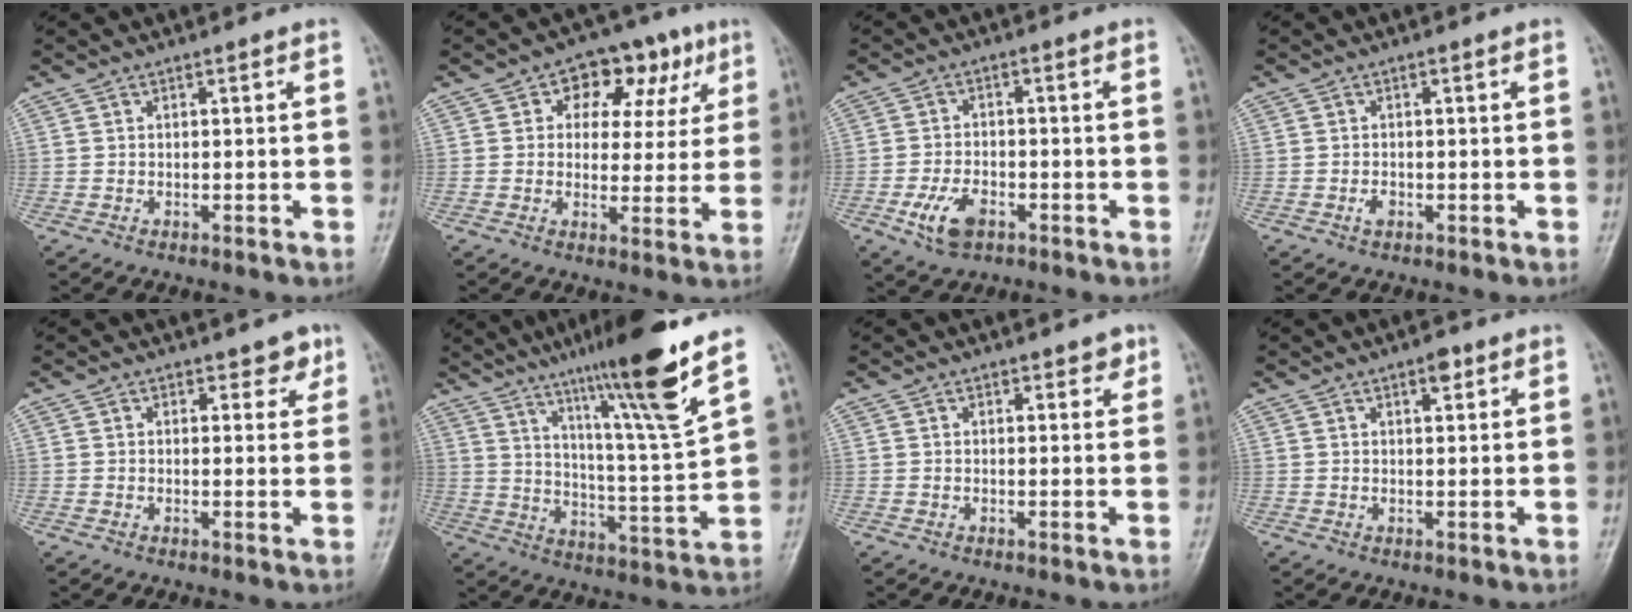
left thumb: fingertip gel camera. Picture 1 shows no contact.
{"total": 12.0, "force": [4.7, 8.3, 7.3], "torque": [-0.038, 0.008, 0.059]}
{"total": 6.4, "force": [-3.0, 3.7, 4.3], "torque": [-0.084, 0.011, -0.052]}
{"total": 1.4, "force": [-0.6, 0.9, 0.9], "torque": [-0.015, 0.002, -0.011]}
{"total": 3.0, "force": [2.0, 1.9, 1.2], "torque": [0.013, -0.010, 0.024]}
{"total": 18.0, "force": [11.9, -0.2, 13.5], "torque": [-0.204, -0.065, 0.192]}
{"total": 2.1, "force": [1.4, 1.2, 1.0], "torque": [0.007, -0.006, 0.015]}
{"total": 2.6, "force": [1.6, 1.0, 1.8], "torque": [-0.021, -0.007, 0.023]}